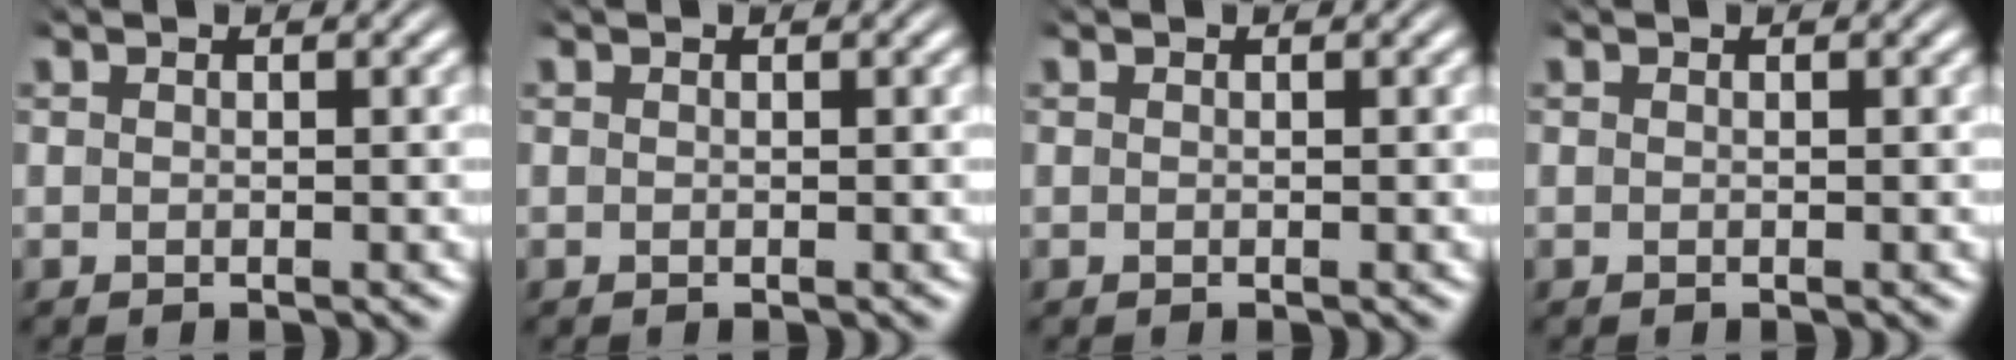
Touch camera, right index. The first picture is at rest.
{"total": 0.0}
{"total": 0.0}
{"total": 0.0}